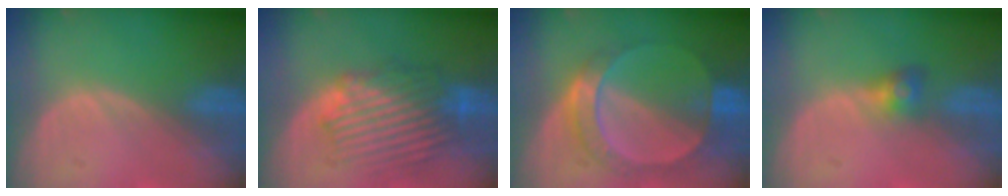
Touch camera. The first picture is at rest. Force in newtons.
{"total": 9.0, "press": 8.6, "slide": 2.6}
{"total": 7.3, "press": 7.2, "slide": 1.3}
{"total": 2.8, "press": 2.6, "slide": 0.9}